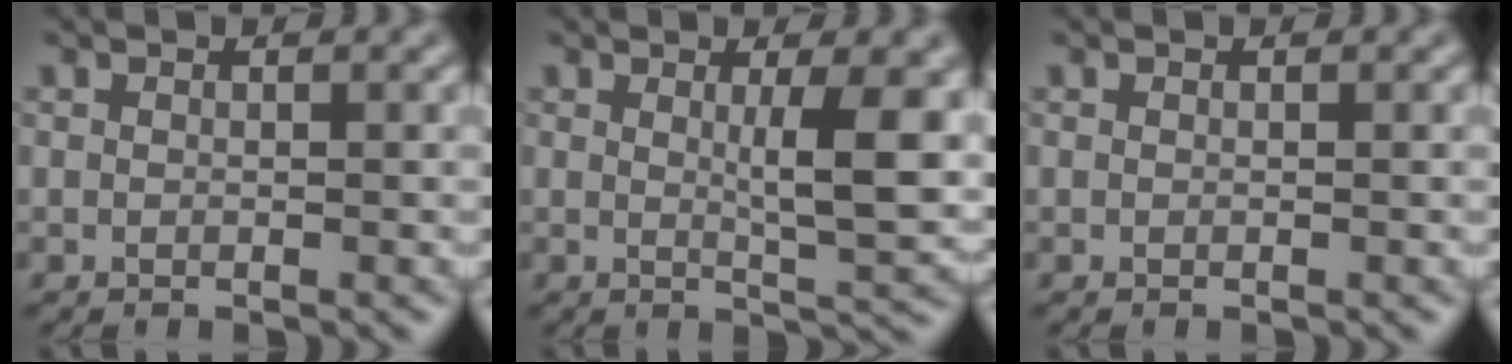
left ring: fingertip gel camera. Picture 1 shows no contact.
{"total": 5.1, "force": [0.9, 1.0, 5.0], "torque": [-0.070, -0.005, 0.017]}
{"total": 0.0}